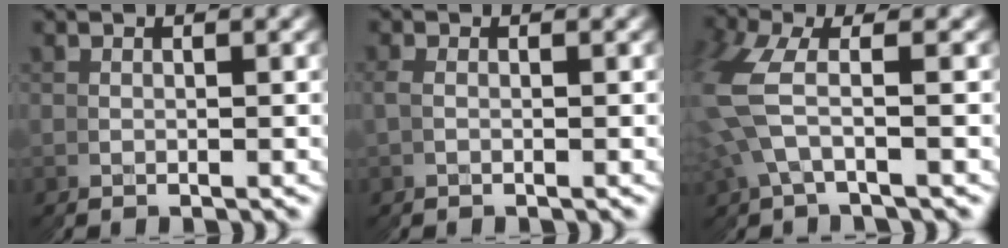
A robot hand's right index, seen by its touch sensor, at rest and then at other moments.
{"total": 0.8, "force": [-0.1, -0.3, -0.7], "torque": [0.000, 0.000, -0.003]}
{"total": 4.4, "force": [2.0, 3.3, 2.2], "torque": [-0.084, 0.010, 0.030]}